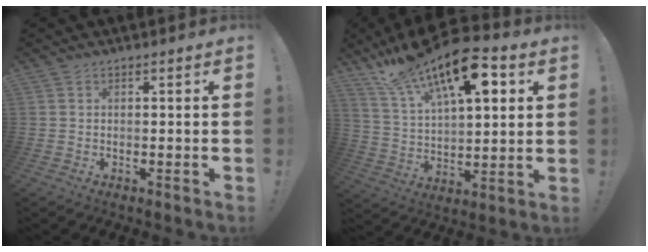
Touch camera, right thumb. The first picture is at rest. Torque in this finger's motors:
{"motor_torque": [0.95, 4.05, 1.40, 1.37, 0.60]}